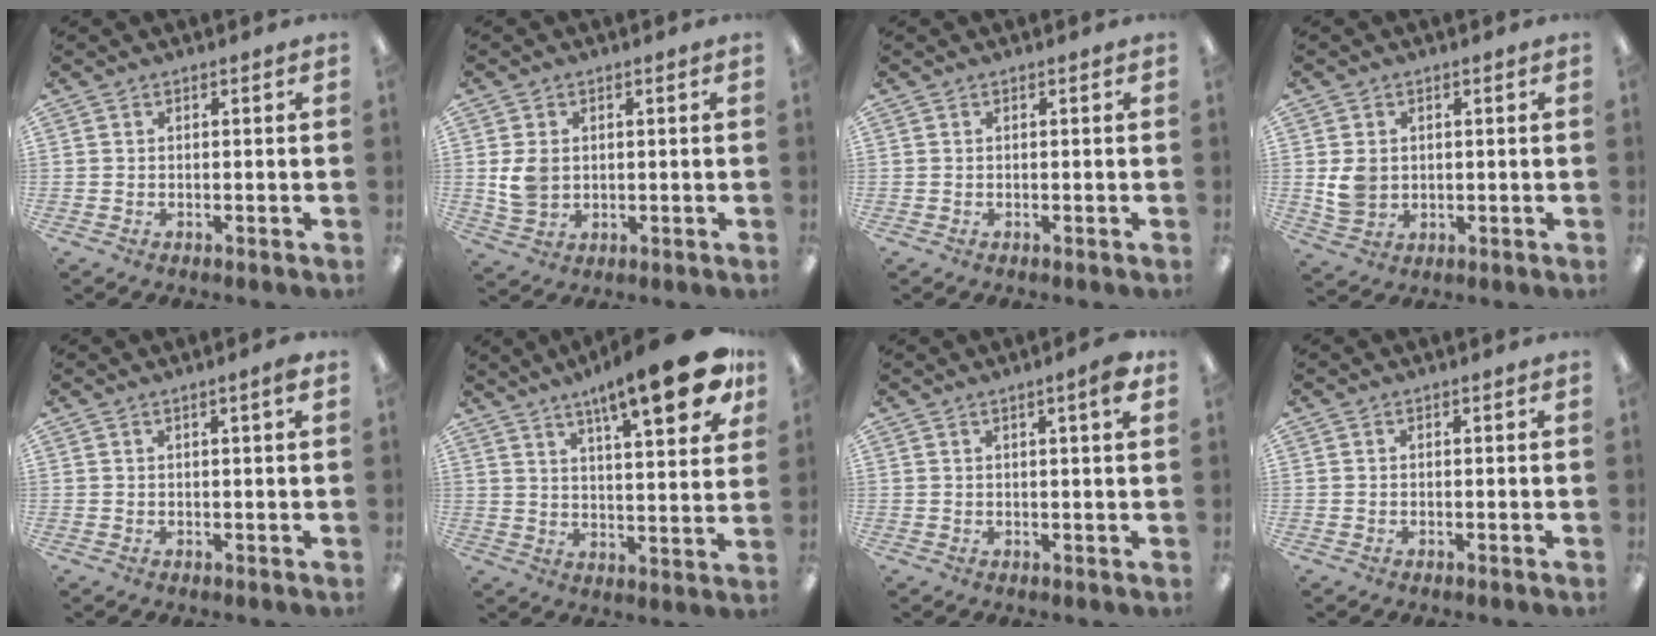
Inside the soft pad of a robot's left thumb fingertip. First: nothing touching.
{"total": 6.2, "force": [0.8, 5.0, 3.5], "torque": [-0.066, 0.000, 0.015]}
{"total": 0.0}
{"total": 5.9, "force": [0.8, 5.1, 2.7], "torque": [-0.045, 0.003, 0.016]}
{"total": 1.9, "force": [1.0, 0.1, 1.6], "torque": [-0.025, -0.002, 0.014]}
{"total": 17.7, "force": [10.9, 4.3, 13.2], "torque": [-0.190, -0.055, 0.167]}
{"total": 3.7, "force": [2.1, 0.4, 3.0], "torque": [-0.048, -0.004, 0.031]}
{"total": 0.0}